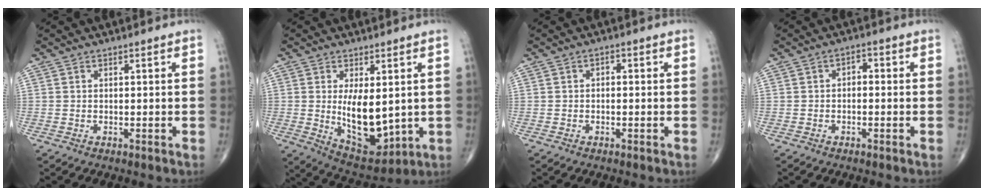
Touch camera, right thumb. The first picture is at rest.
{"total": 11.9, "force": [0.3, 5.9, 10.4], "torque": [-0.134, -0.026, 0.028]}
{"total": 1.1, "force": [-0.1, 0.7, 0.8], "torque": [-0.006, 0.003, -0.006]}
{"total": 2.1, "force": [-0.2, 1.4, 1.6], "torque": [-0.013, 0.011, -0.011]}